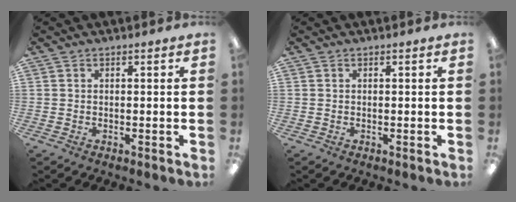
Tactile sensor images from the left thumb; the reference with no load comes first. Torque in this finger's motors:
{"motor_torque": [-0.02, 0.02, -0.01, -0.01, 0.00]}